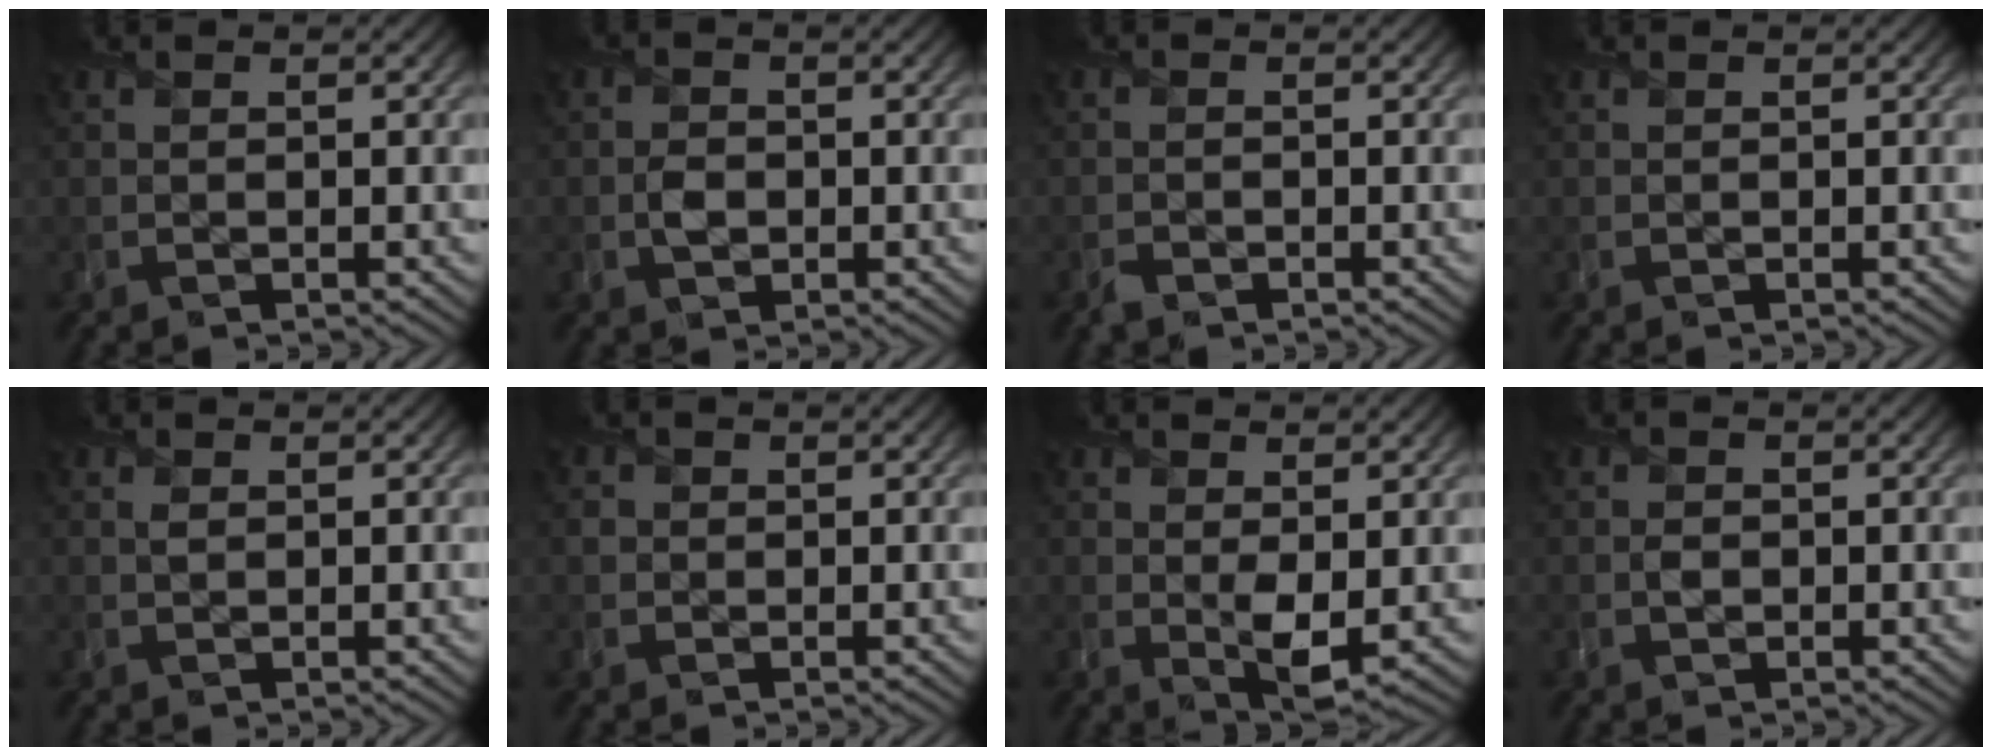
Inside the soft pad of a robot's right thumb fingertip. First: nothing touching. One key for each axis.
{"total": 1.8, "fx": -0.4, "fy": 1.5, "fz": 0.9, "tx": -0.020, "ty": -0.004, "tz": -0.011}
{"total": 1.0, "fx": -0.8, "fy": 0.5, "fz": 0.3, "tx": -0.004, "ty": -0.003, "tz": -0.017}
{"total": 0.0}
{"total": 0.6, "fx": 0.4, "fy": 0.3, "fz": 0.3, "tx": -0.010, "ty": 0.003, "tz": 0.007}
{"total": 1.1, "fx": 0.1, "fy": 1.1, "fz": 0.1, "tx": -0.002, "ty": 0.002, "tz": -0.001}
{"total": 3.0, "fx": 0.5, "fy": 1.4, "fz": 2.7, "tx": -0.056, "ty": -0.009, "tz": 0.014}
{"total": 1.0, "fx": -0.1, "fy": 0.9, "fz": 0.4, "tx": -0.007, "ty": -0.004, "tz": -0.006}